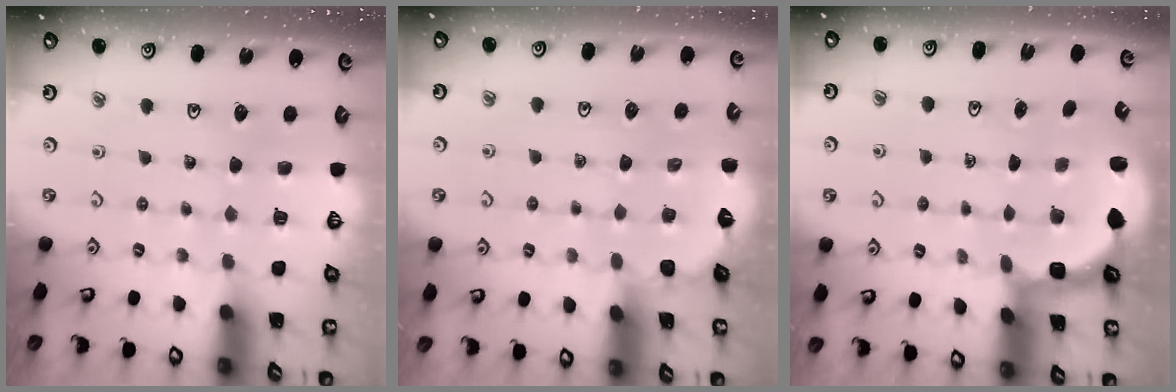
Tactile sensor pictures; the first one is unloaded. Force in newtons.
{"total": 2.0, "press": 2.0, "slide": 0.1}
{"total": 2.7, "press": 2.1, "slide": 1.7}